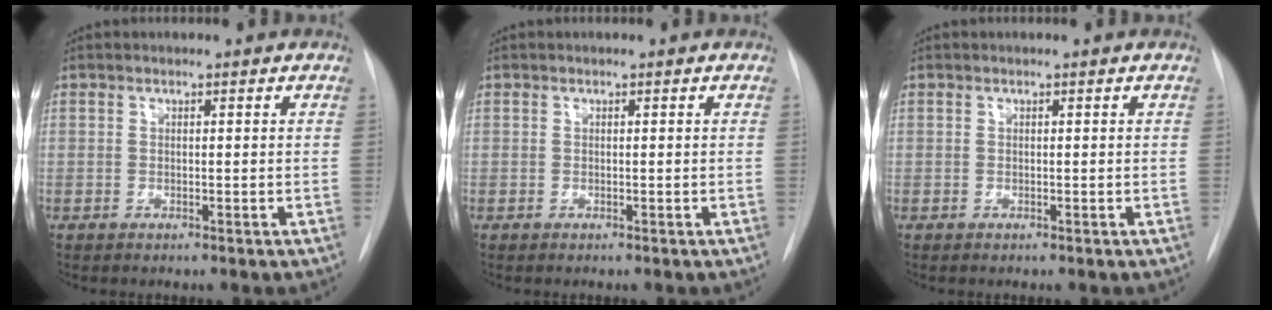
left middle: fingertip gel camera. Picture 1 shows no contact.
{"total": 0.0}
{"total": 0.0}